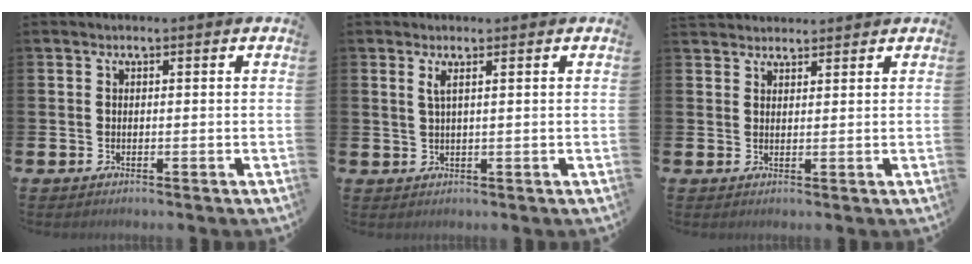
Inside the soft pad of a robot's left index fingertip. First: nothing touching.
{"total": 1.4, "force": [1.0, -0.1, 0.9], "torque": [-0.025, 0.001, 0.020]}
{"total": 2.3, "force": [2.2, 0.7, -0.1], "torque": [-0.002, -0.007, 0.041]}